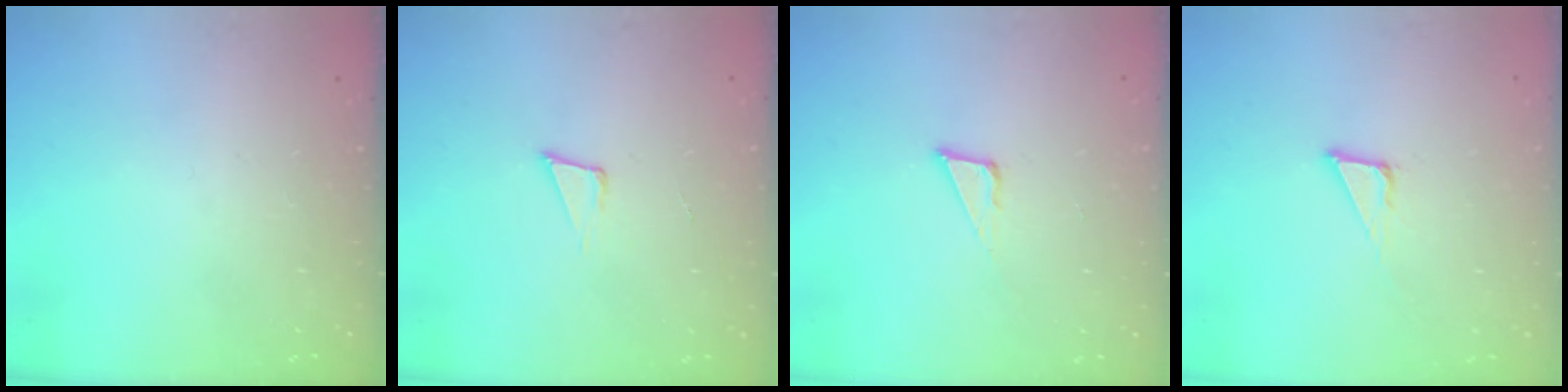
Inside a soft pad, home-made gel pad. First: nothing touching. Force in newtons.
{"total": 3.9, "press": 2.4, "slide": 3.1}
{"total": 5.1, "press": 5.0, "slide": 0.9}
{"total": 3.8, "press": 3.8, "slide": 0.0}